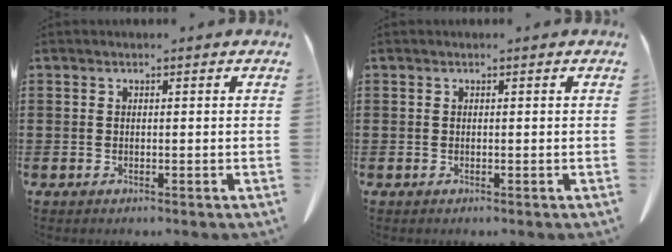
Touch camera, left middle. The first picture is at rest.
{"total": 0.0}